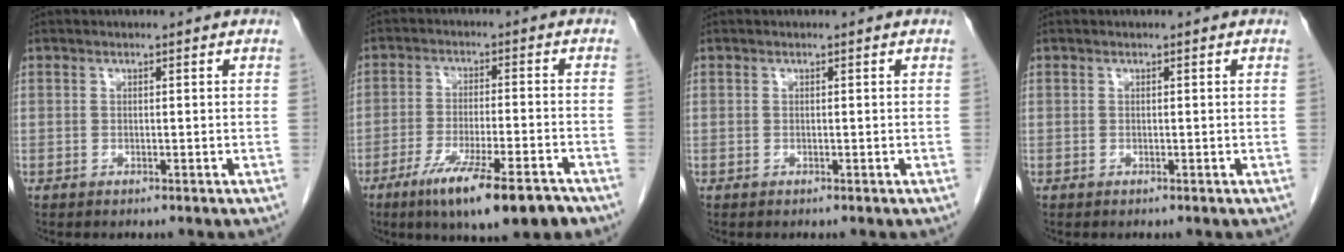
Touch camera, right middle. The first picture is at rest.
{"total": 13.5, "force": [-8.9, 1.9, 10.0], "torque": [-0.148, -0.027, -0.136]}
{"total": 0.0}
{"total": 0.0}